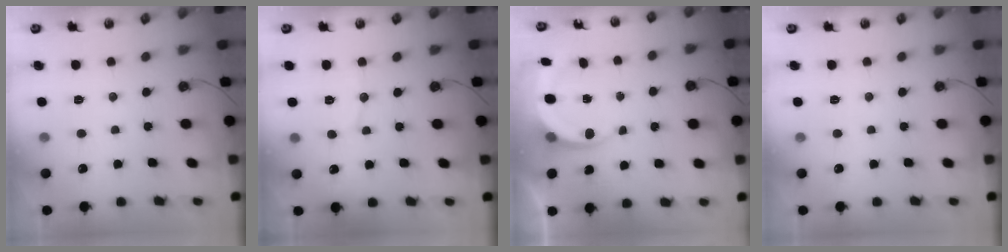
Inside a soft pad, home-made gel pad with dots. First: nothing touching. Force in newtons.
{"total": 5.4, "press": 5.4, "slide": 0.6}
{"total": 6.2, "press": 6.0, "slide": 1.5}
{"total": 0.0}